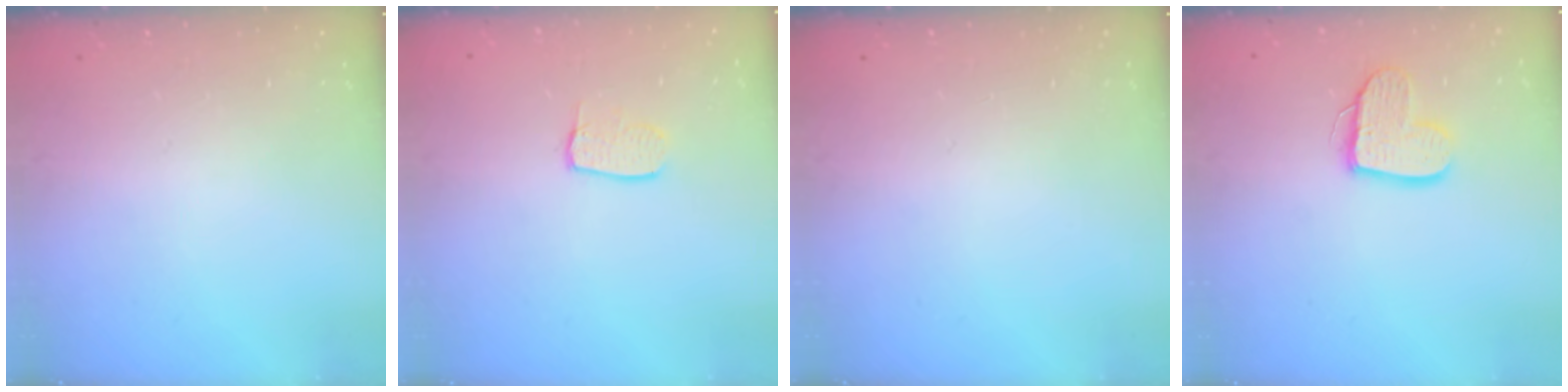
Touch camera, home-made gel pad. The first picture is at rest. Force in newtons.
{"total": 6.3, "press": 6.3, "slide": 0.2}
{"total": 0.0}
{"total": 11.8, "press": 11.7, "slide": 1.2}